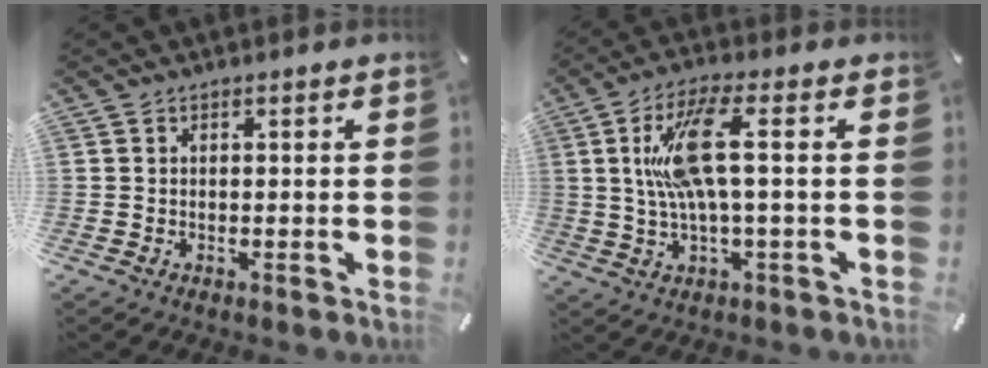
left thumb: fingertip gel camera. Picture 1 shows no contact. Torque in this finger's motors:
{"motor_torque": [0.89, 1.48, 0.12, 0.16, 0.13]}